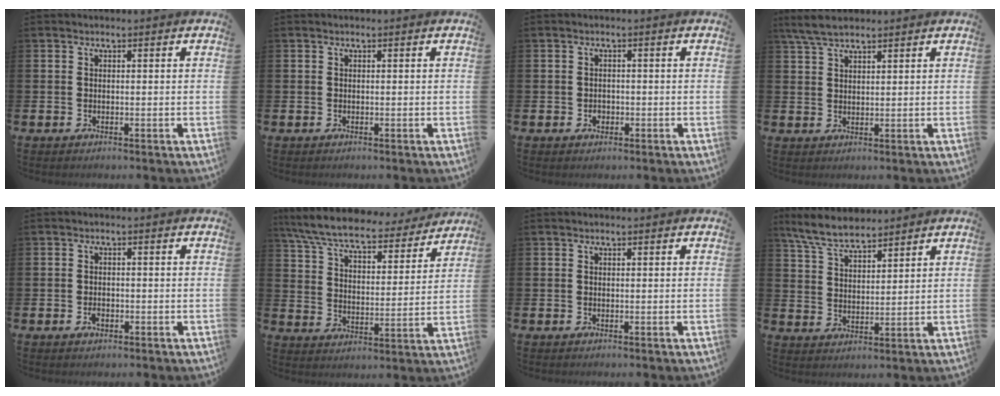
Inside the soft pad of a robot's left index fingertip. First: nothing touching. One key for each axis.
{"total": 0.0}
{"total": 1.2, "fx": -0.3, "fy": 1.0, "fz": 0.5, "tx": -0.010, "ty": 0.006, "tz": -0.009}
{"total": 4.7, "fx": 4.0, "fy": 1.1, "fz": 2.3, "tx": -0.060, "ty": -0.002, "tz": 0.075}
{"total": 1.4, "fx": -0.6, "fy": 1.0, "fz": 0.9, "tx": -0.015, "ty": 0.002, "tz": -0.012}
{"total": 8.4, "fx": 7.6, "fy": 1.4, "fz": 3.4, "tx": -0.103, "ty": -0.046, "tz": 0.130}
{"total": 0.0}
{"total": 6.9, "fx": 6.4, "fy": 1.4, "fz": 2.3, "tx": -0.071, "ty": -0.017, "tz": 0.119}